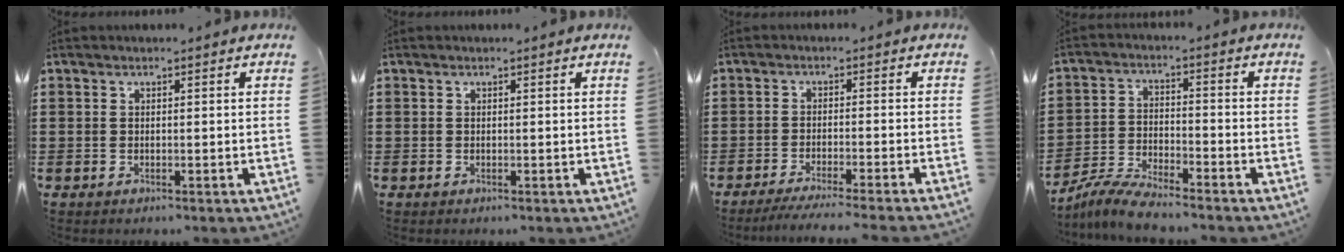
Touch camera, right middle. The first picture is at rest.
{"total": 0.0}
{"total": 3.2, "force": [-2.8, -0.4, 1.5], "torque": [-0.025, -0.002, -0.056]}
{"total": 5.8, "force": [-5.5, 0.4, 1.8], "torque": [-0.044, -0.003, -0.108]}